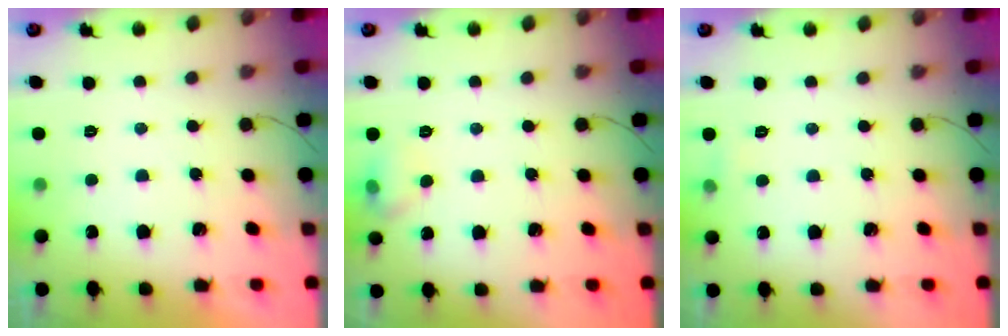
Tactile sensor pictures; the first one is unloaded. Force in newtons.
{"total": 6.2, "press": 6.0, "slide": 1.7}
{"total": 6.7, "press": 2.8, "slide": 6.1}